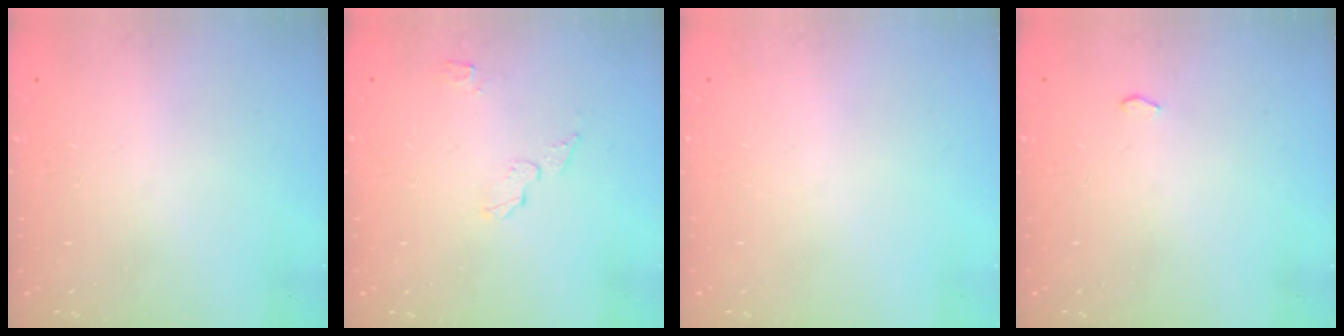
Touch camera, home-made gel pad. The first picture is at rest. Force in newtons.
{"total": 4.1, "press": 4.0, "slide": 0.5}
{"total": 0.0}
{"total": 2.6, "press": 2.0, "slide": 1.7}